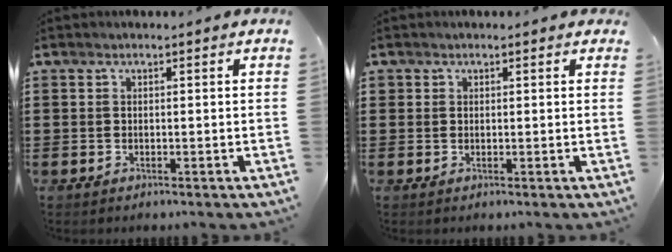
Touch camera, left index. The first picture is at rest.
{"total": 1.0, "force": [0.6, 0.8, 0.2], "torque": [-0.006, 0.005, 0.011]}